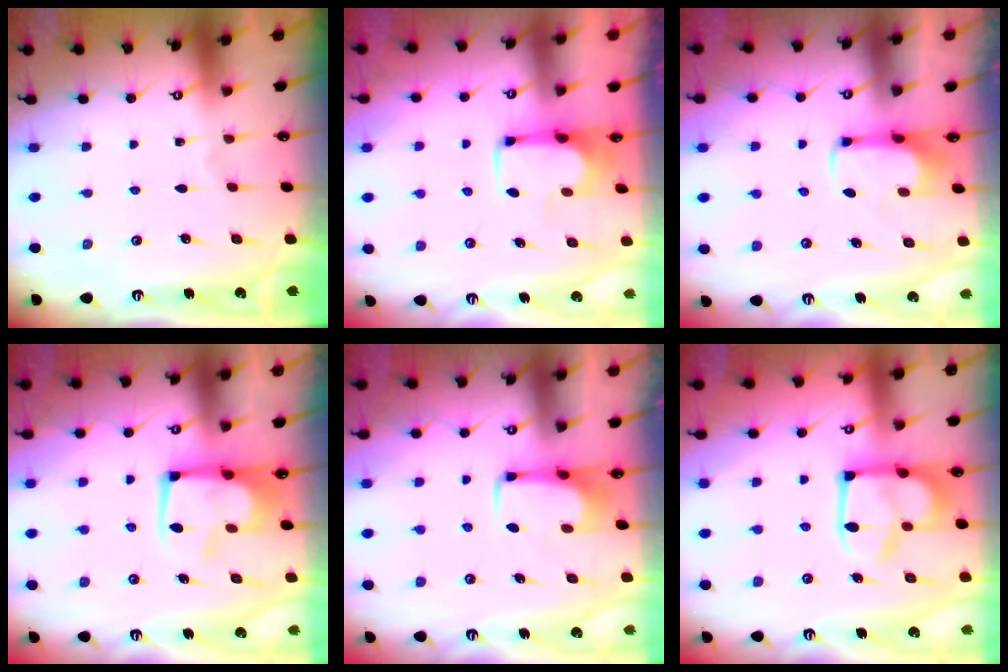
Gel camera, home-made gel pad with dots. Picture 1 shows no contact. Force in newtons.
{"total": 3.4, "press": 3.4, "slide": 0.5}
{"total": 1.9, "press": 1.8, "slide": 0.6}
{"total": 4.2, "press": 4.2, "slide": 0.8}
{"total": 1.7, "press": 1.6, "slide": 0.5}
{"total": 6.9, "press": 6.8, "slide": 1.0}